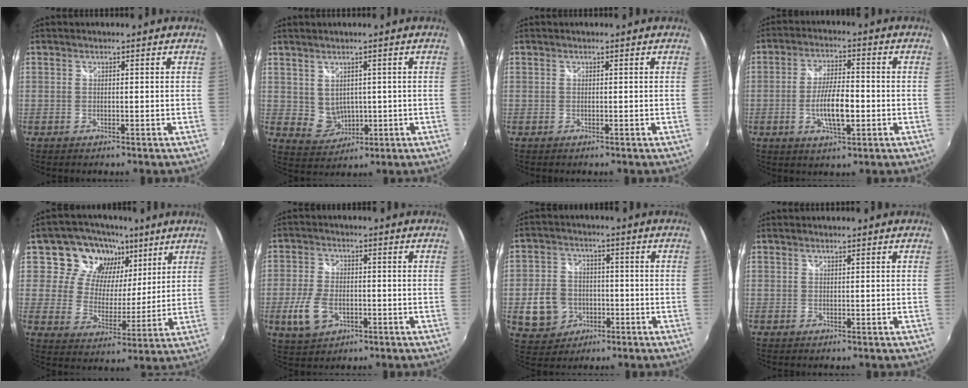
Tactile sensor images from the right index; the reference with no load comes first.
{"total": 5.1, "force": [1.1, 4.3, 2.5], "torque": [-0.045, -0.001, 0.037]}
{"total": 0.0}
{"total": 8.4, "force": [-2.1, 2.7, 7.7], "torque": [-0.147, -0.004, -0.035]}
{"total": 13.3, "force": [7.5, 10.0, 4.5], "torque": [-0.076, 0.000, 0.122]}
{"total": 8.1, "force": [-2.8, 5.0, 5.8], "torque": [-0.136, -0.007, -0.048]}
{"total": 10.0, "force": [-2.8, 8.6, 4.2], "torque": [-0.118, 0.015, -0.038]}
{"total": 0.0}